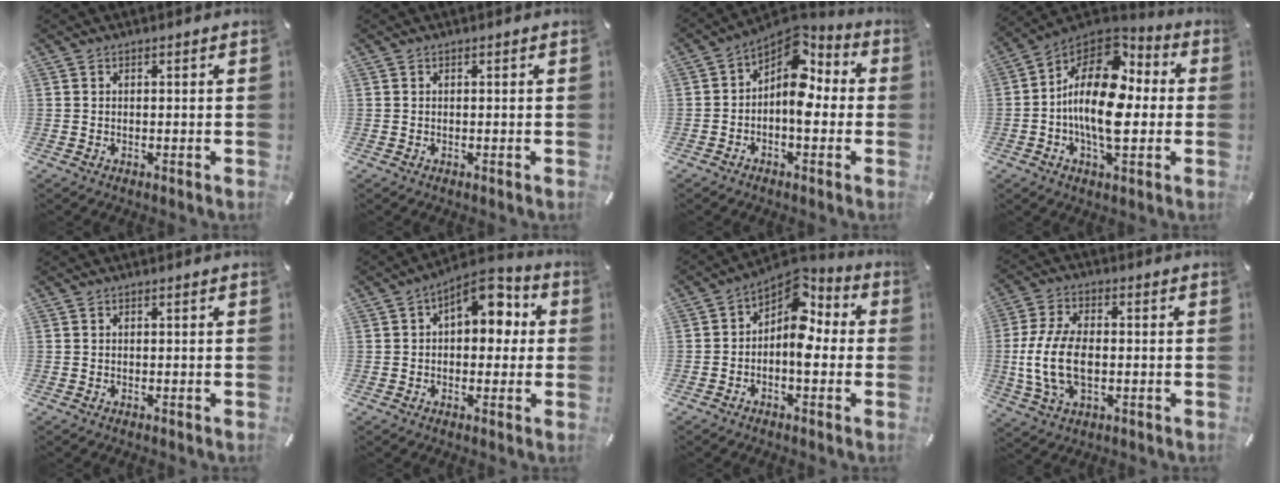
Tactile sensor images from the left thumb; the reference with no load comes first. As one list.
[{"total": 0.0}, {"total": 10.0, "force": [1.2, 6.6, 7.4], "torque": [-0.121, -0.031, 0.019]}, {"total": 18.1, "force": [-0.5, 10.1, 15.0], "torque": [-0.293, -0.010, -0.014]}, {"total": 0.0}, {"total": 9.9, "force": [3.6, 6.0, 7.1], "torque": [-0.078, -0.026, 0.055]}, {"total": 9.0, "force": [1.0, 6.0, 6.7], "torque": [-0.117, -0.028, 0.014]}, {"total": 12.7, "force": [-1.4, 7.5, 10.2], "torque": [-0.220, 0.000, -0.021]}]